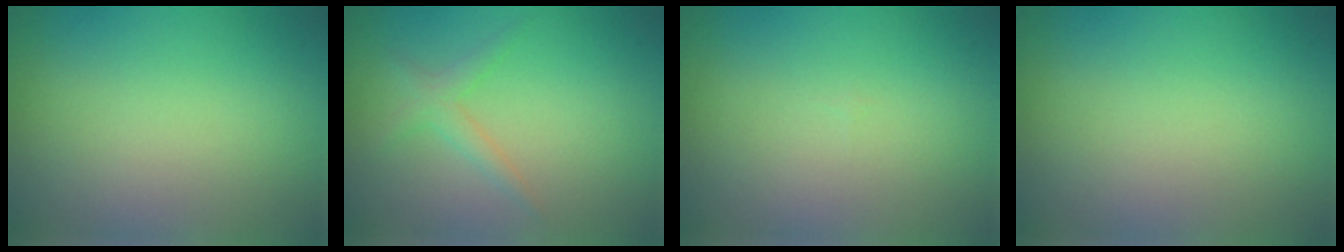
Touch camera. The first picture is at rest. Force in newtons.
{"total": 1.7, "press": 1.7, "slide": 0.1}
{"total": 0.0}
{"total": 0.0}